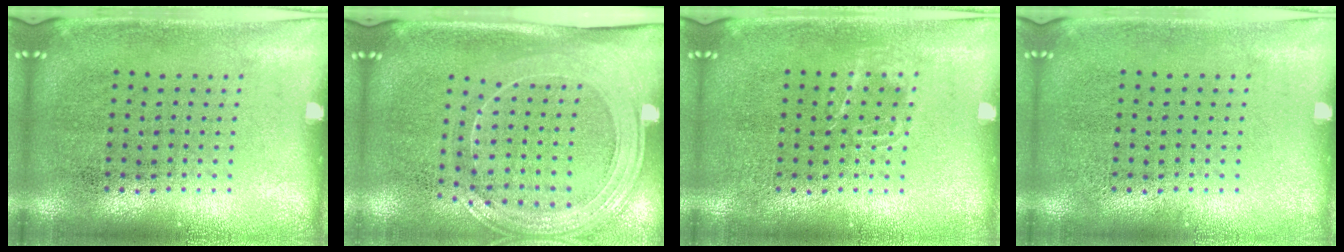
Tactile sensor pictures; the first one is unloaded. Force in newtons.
{"total": 2.2, "press": 1.8, "slide": 1.1}
{"total": 1.1, "press": 1.0, "slide": 0.3}
{"total": 0.0}